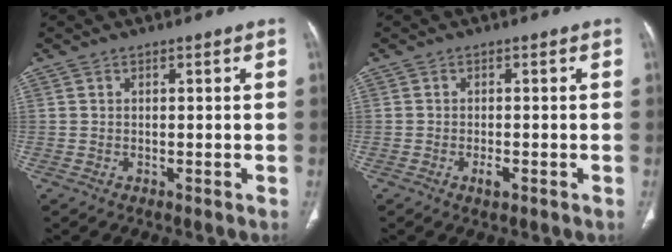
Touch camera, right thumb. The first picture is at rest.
{"total": 1.7, "force": [-0.8, 0.7, 1.4], "torque": [-0.024, 0.001, -0.012]}